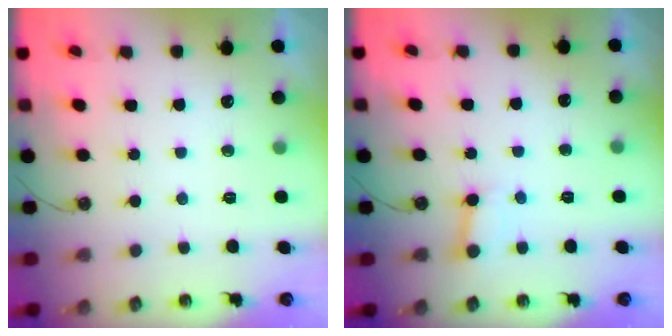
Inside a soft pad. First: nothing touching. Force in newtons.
{"total": 2.7, "press": 2.7, "slide": 0.2}